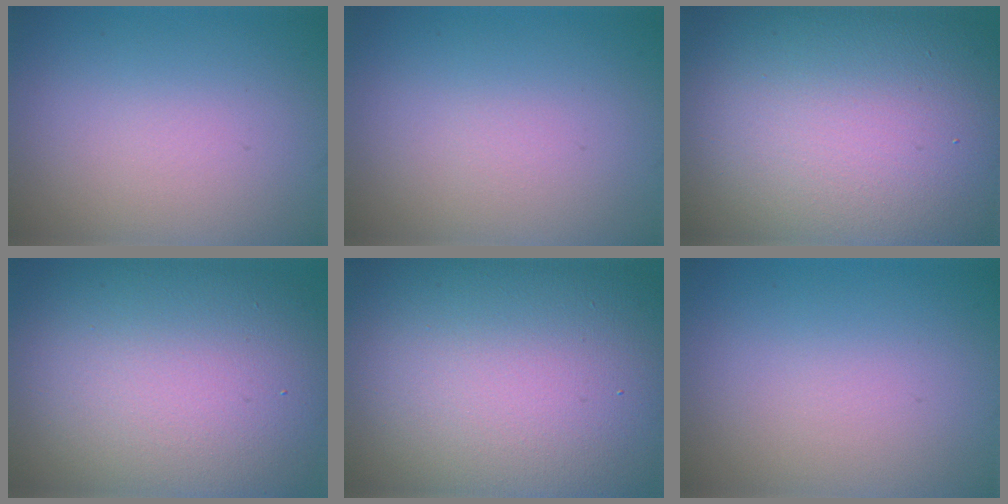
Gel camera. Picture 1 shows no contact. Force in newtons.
{"total": 0.0}
{"total": 19.3, "press": 19.3, "slide": 0.6}
{"total": 16.0, "press": 16.0, "slide": 0.9}
{"total": 20.7, "press": 20.7, "slide": 1.2}
{"total": 0.0}